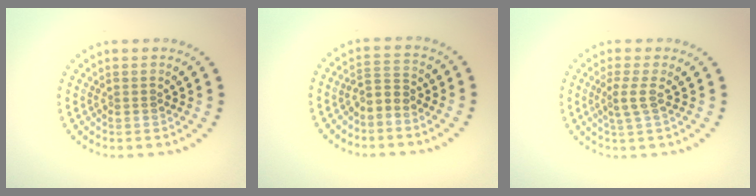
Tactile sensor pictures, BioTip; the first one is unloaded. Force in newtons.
{"total": 2.1, "press": 1.6, "slide": 1.3}
{"total": 1.8, "press": 1.2, "slide": 1.3}